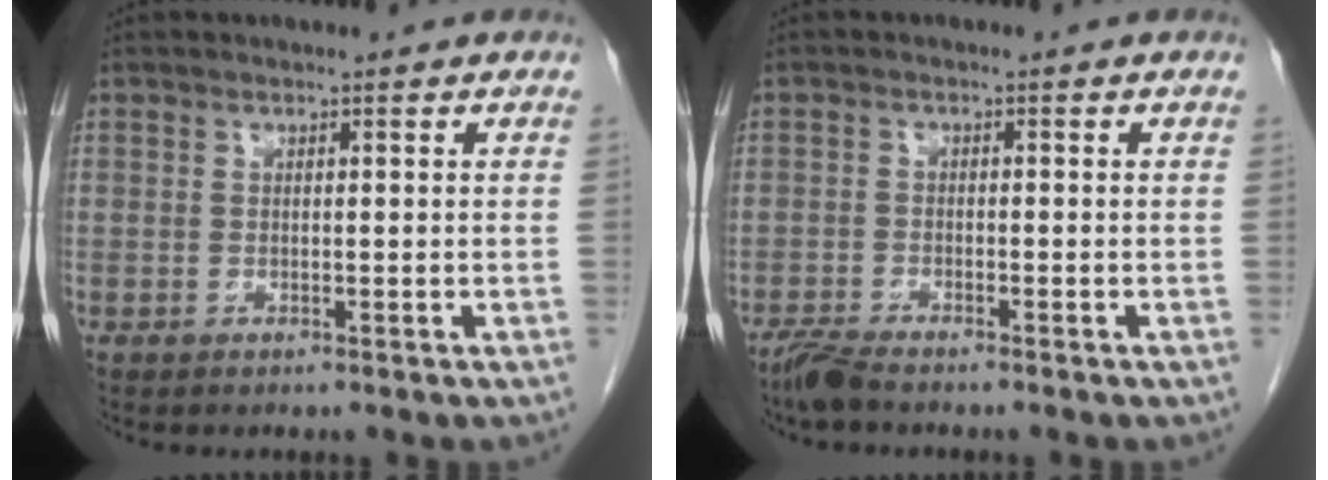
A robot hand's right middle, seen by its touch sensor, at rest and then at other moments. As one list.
[{"total": 2.8, "force": [-2.5, 0.2, 1.2], "torque": [-0.032, -0.009, -0.050]}]